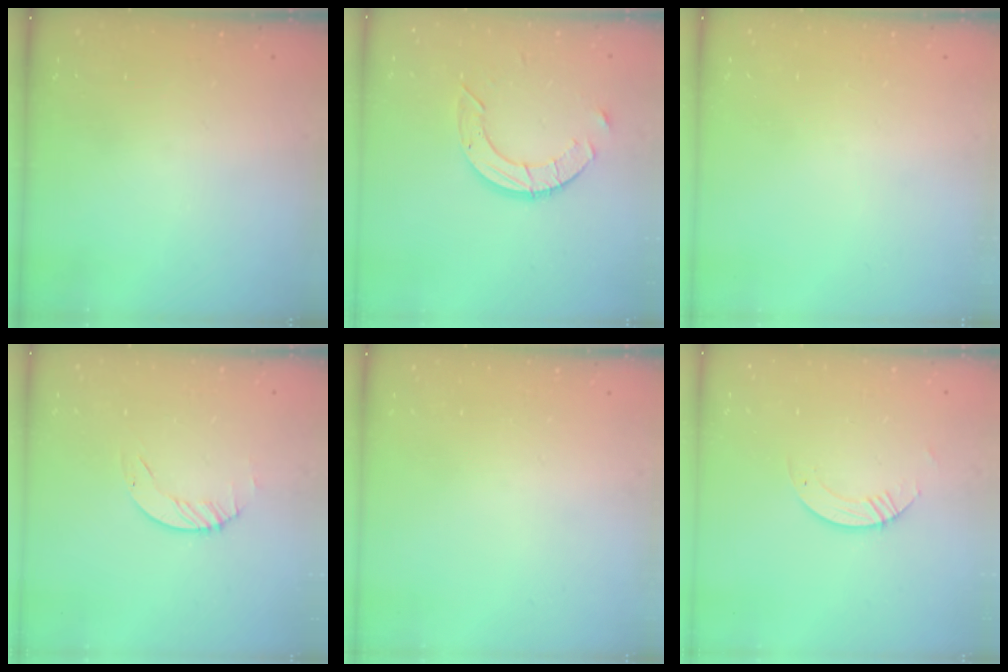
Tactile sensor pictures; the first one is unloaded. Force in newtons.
{"total": 9.0, "press": 9.0, "slide": 0.7}
{"total": 0.0}
{"total": 1.2, "press": 1.2, "slide": 0.2}
{"total": 0.0}
{"total": 3.2, "press": 3.2, "slide": 0.3}